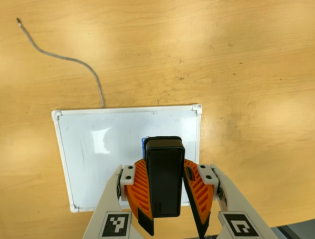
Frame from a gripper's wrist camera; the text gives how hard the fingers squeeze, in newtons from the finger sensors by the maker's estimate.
{"total": 9.0, "left": 8.6, "right": 9.3}